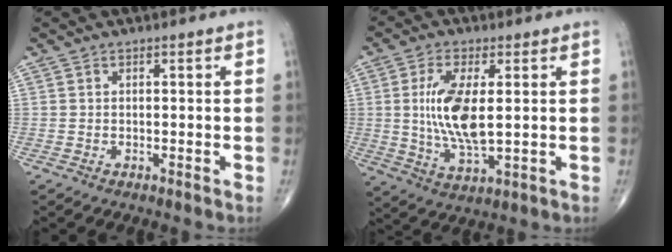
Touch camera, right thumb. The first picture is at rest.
{"total": 11.6, "force": [1.1, 4.5, 10.6], "torque": [-0.218, -0.016, 0.026]}